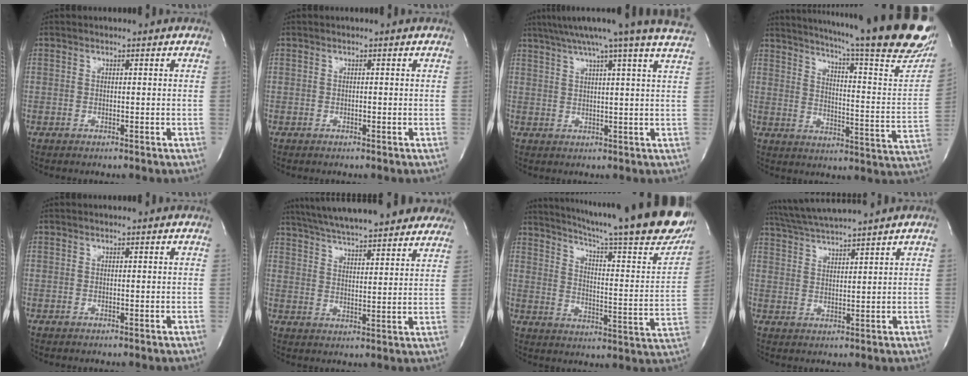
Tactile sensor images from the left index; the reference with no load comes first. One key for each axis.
{"total": 0.0}
{"total": 17.3, "fx": 14.5, "fy": -2.1, "fz": 9.3, "tx": -0.153, "ty": -0.012, "tz": 0.182}
{"total": 31.0, "fx": 25.1, "fy": 2.1, "fz": 18.1, "tx": -0.236, "ty": -0.086, "tz": 0.310}
{"total": 0.0}
{"total": 26.5, "fx": 23.1, "fy": 4.4, "fz": 12.2, "tx": -0.202, "ty": 0.003, "tz": 0.300}
{"total": 30.1, "fx": 25.0, "fy": 2.0, "fz": 16.7, "tx": -0.250, "ty": -0.076, "tz": 0.318}
{"total": 8.4, "fx": 7.6, "fy": -1.5, "fz": 3.2, "tx": -0.063, "ty": 0.016, "tz": 0.135}